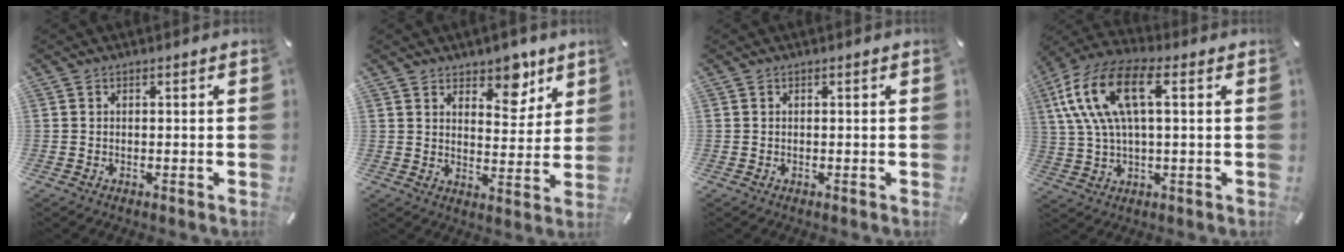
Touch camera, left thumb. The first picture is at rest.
{"total": 8.0, "force": [6.1, 4.4, 2.7], "torque": [-0.006, -0.048, 0.102]}
{"total": 0.0}
{"total": 15.1, "force": [4.3, 6.9, 12.8], "torque": [-0.281, 0.002, 0.075]}